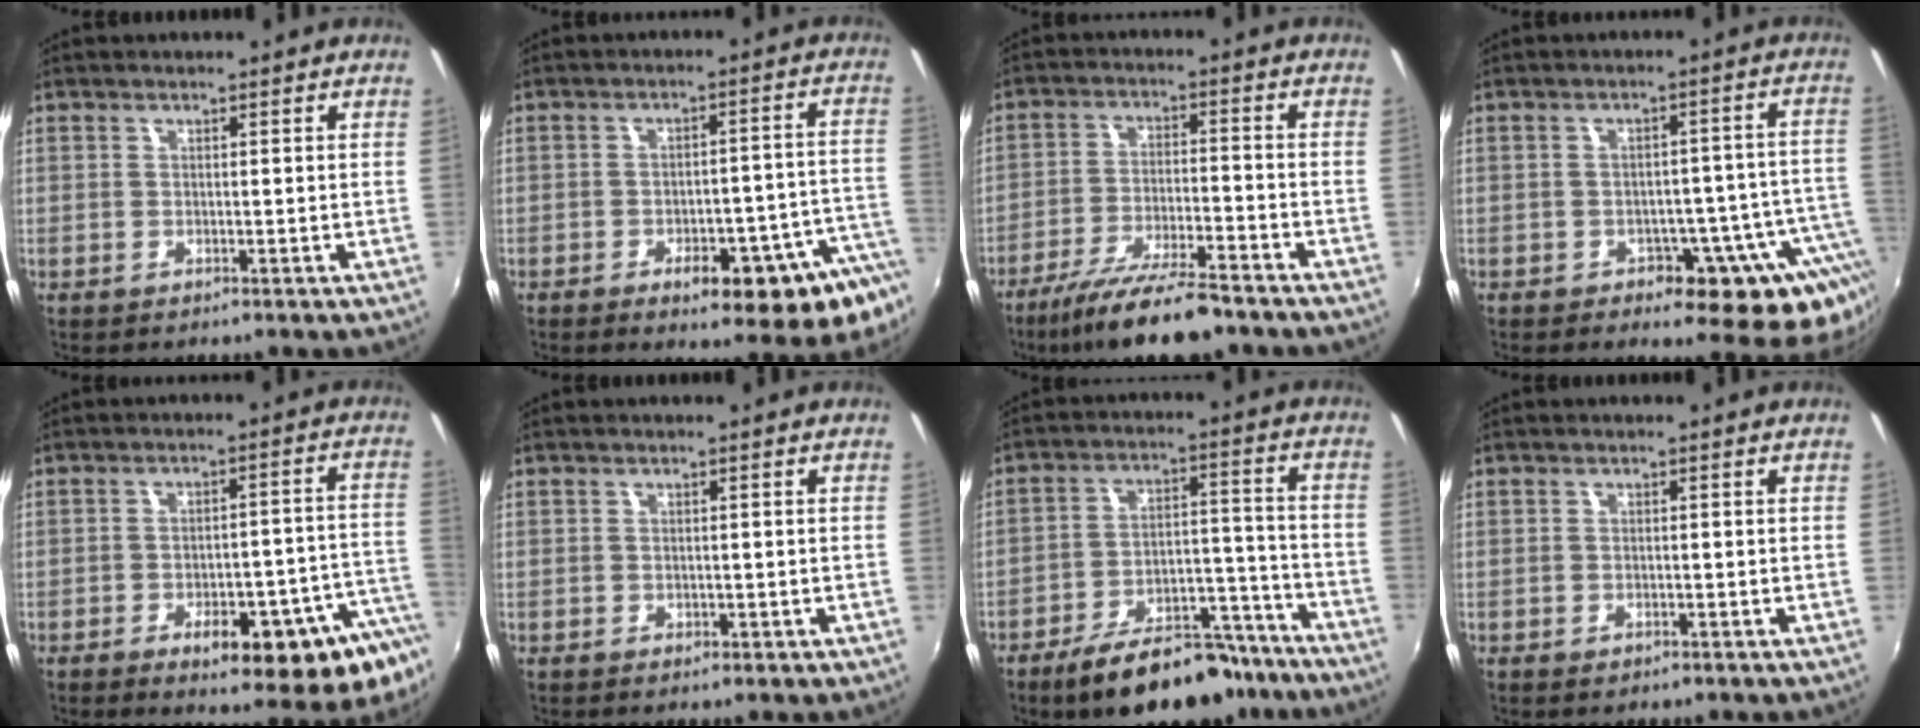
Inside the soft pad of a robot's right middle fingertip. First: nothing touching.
{"total": 14.7, "force": [-7.6, 3.6, 12.1], "torque": [-0.146, -0.020, -0.091]}
{"total": 13.4, "force": [-10.7, 2.2, 7.7], "torque": [-0.163, -0.021, -0.181]}
{"total": 14.3, "force": [-7.7, 8.7, 8.2], "torque": [-0.088, 0.012, -0.087]}
{"total": 16.5, "force": [-8.3, 4.2, 13.6], "torque": [-0.172, -0.022, -0.099]}
{"total": 0.8, "force": [-0.3, 0.6, 0.4], "torque": [-0.004, -0.002, -0.004]}
{"total": 18.4, "force": [-14.4, 7.2, 8.9], "torque": [-0.151, 0.019, -0.196]}
{"total": 1.0, "force": [-0.7, 0.6, 0.5], "torque": [-0.011, -0.003, -0.011]}